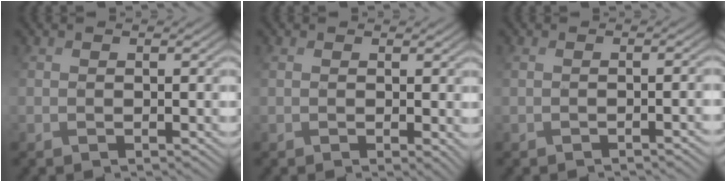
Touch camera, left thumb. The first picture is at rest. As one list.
[{"total": 0.9, "force": [0.2, 0.0, 0.8], "torque": [-0.011, 0.001, 0.006]}, {"total": 1.4, "force": [-0.7, 0.0, 1.2], "torque": [-0.003, 0.013, -0.016]}]